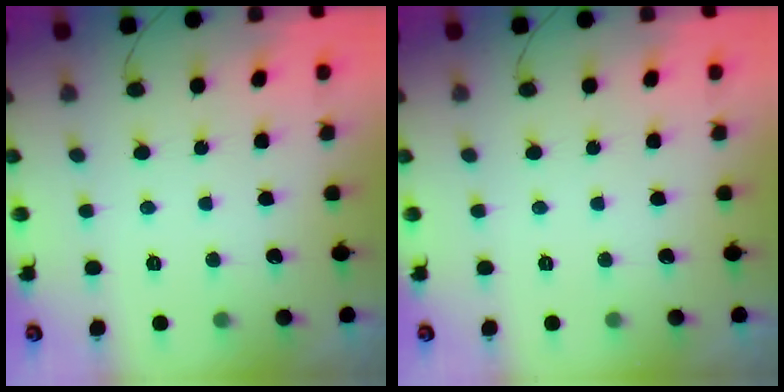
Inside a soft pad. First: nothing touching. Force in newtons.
{"total": 0.0}